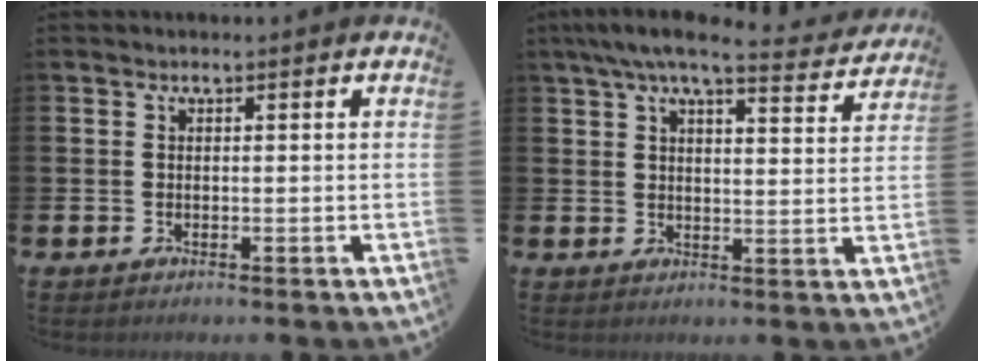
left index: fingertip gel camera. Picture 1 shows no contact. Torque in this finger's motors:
{"motor_torque": [1.05, -1.09, 0.74, 0.21]}